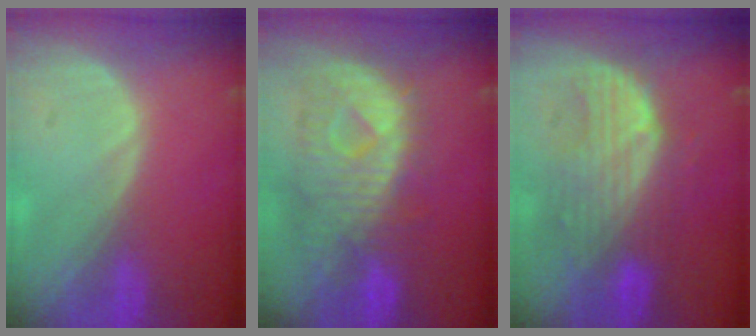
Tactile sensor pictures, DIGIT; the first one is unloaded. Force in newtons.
{"total": 10.8, "press": 9.6, "slide": 5.0}
{"total": 8.9, "press": 8.3, "slide": 3.2}